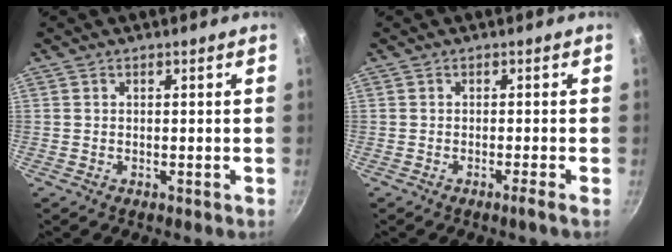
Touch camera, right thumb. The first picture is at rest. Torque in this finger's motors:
{"motor_torque": [-0.20, -0.06, 0.06, -0.61, -0.02]}